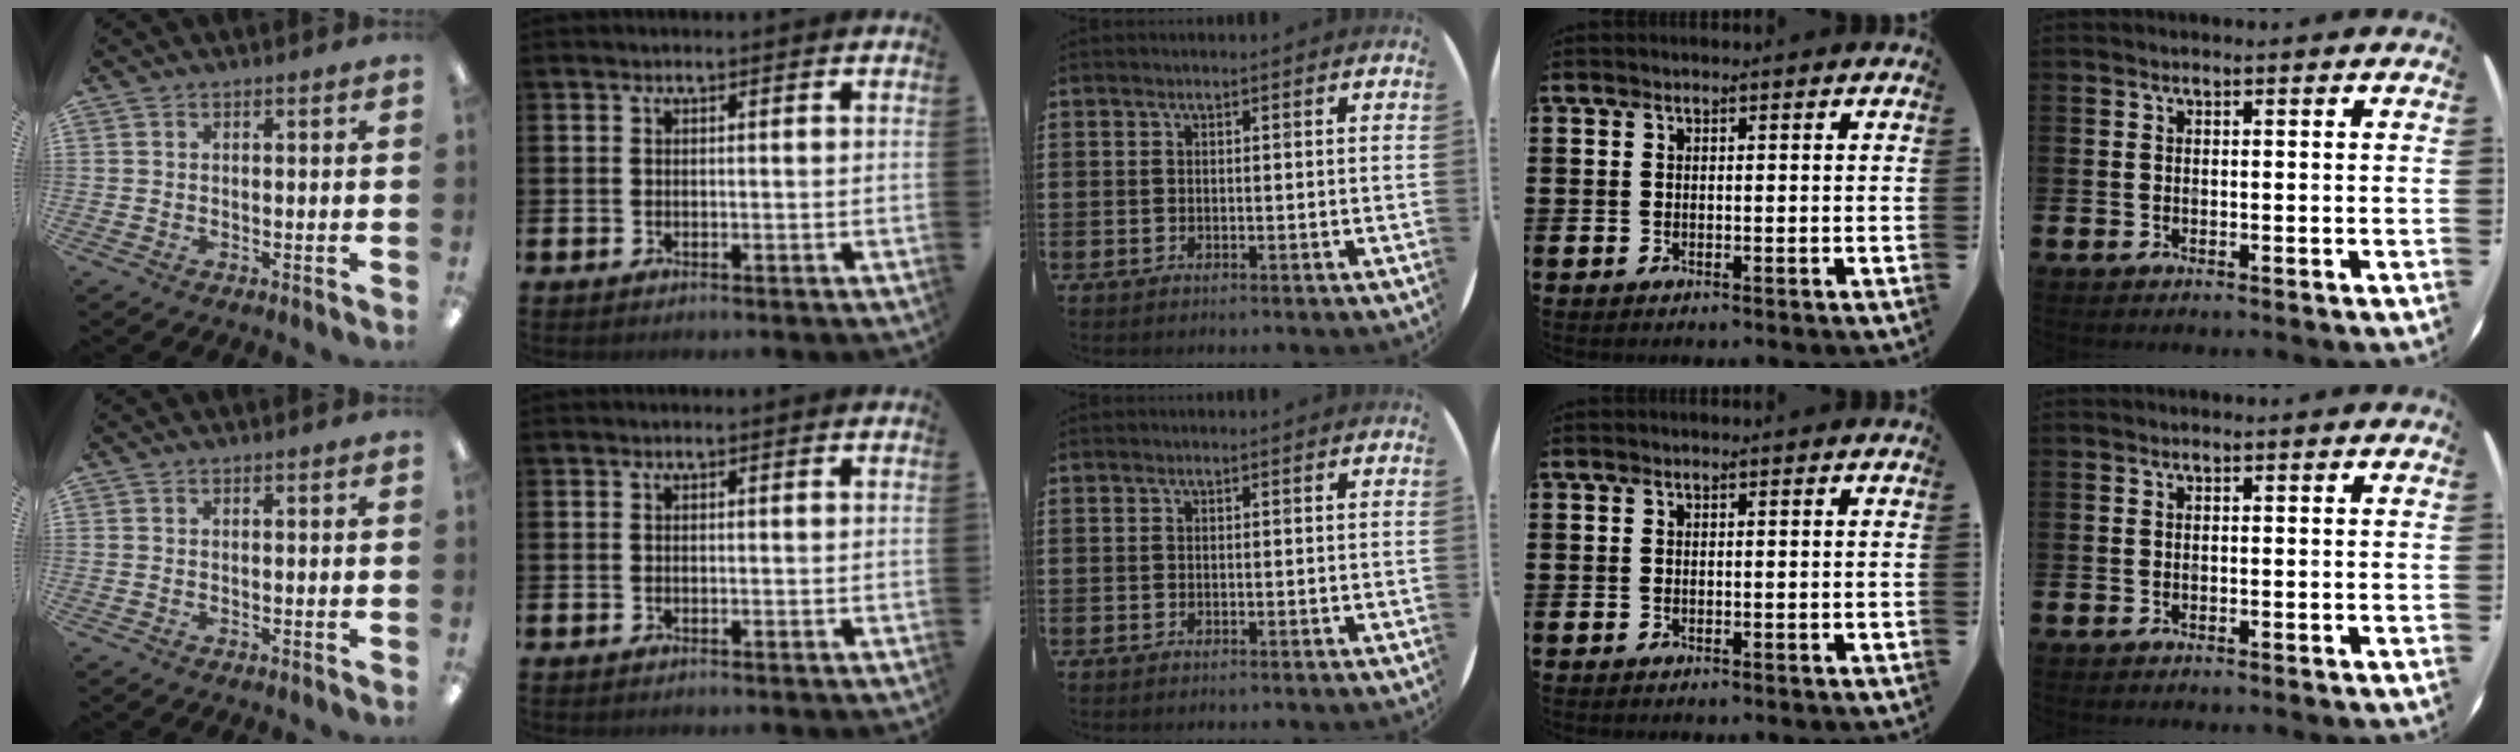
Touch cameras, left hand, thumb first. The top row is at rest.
{}